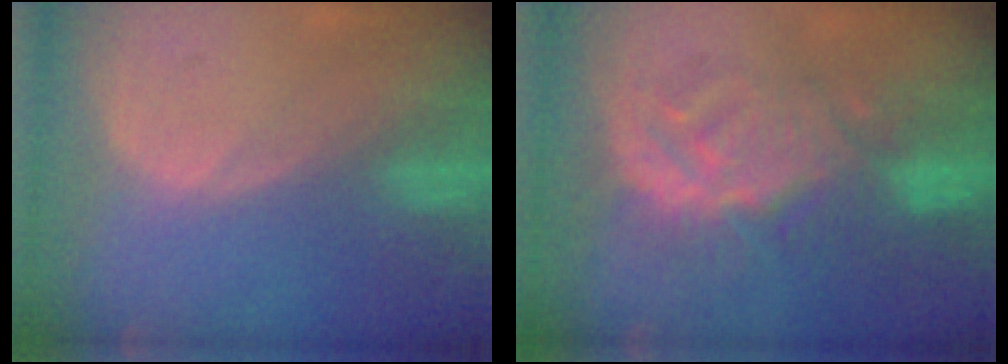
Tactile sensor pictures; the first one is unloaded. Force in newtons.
{"total": 9.3, "press": 9.1, "slide": 1.9}